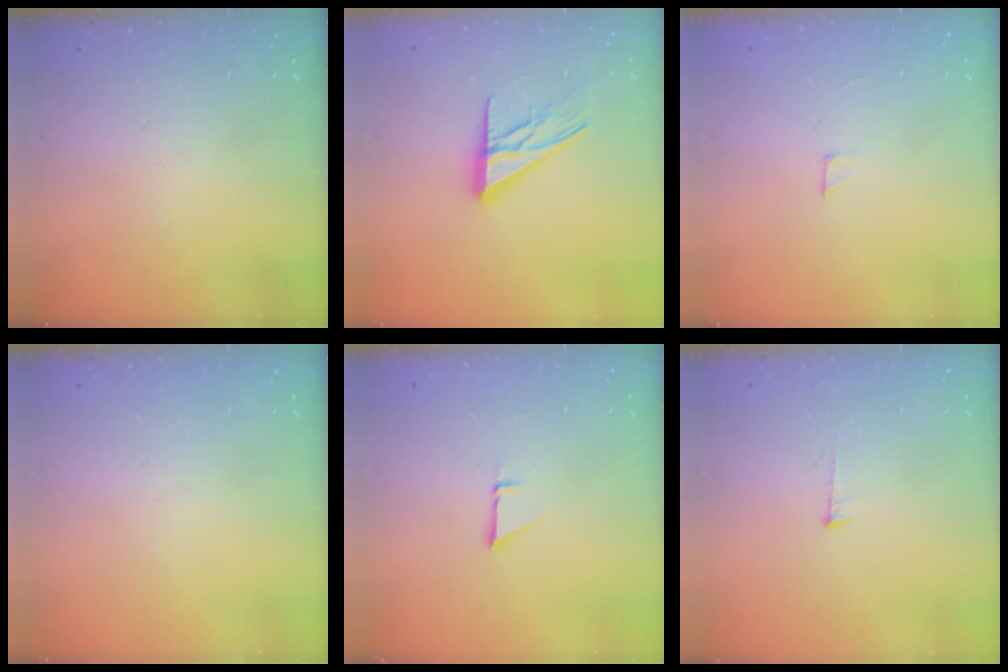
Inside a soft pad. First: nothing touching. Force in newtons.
{"total": 13.9, "press": 13.8, "slide": 1.3}
{"total": 2.0, "press": 2.0, "slide": 0.0}
{"total": 0.0}
{"total": 1.5, "press": 1.5, "slide": 0.1}
{"total": 6.1, "press": 6.1, "slide": 0.4}